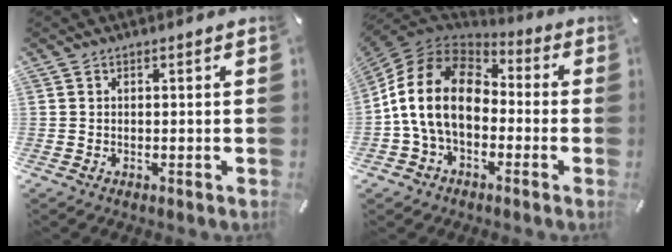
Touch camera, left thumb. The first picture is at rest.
{"total": 17.2, "force": [-1.5, 12.7, 11.6], "torque": [-0.250, 0.035, -0.032]}